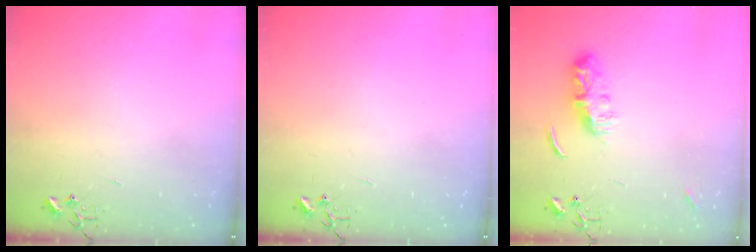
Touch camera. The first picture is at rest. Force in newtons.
{"total": 0.0}
{"total": 7.4, "press": 7.4, "slide": 0.5}